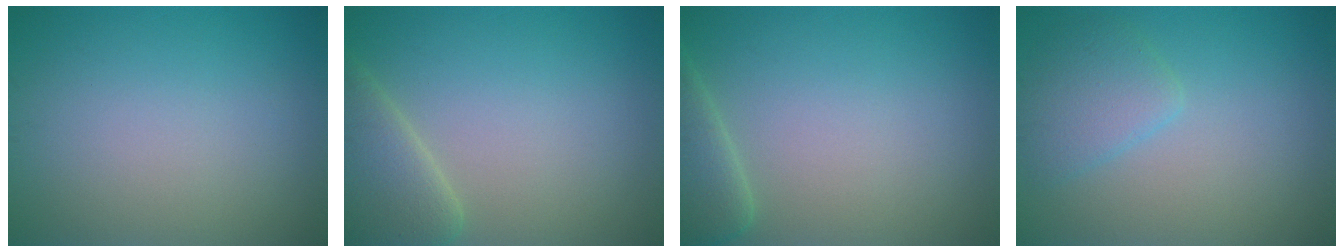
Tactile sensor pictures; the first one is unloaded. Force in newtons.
{"total": 4.4, "press": 4.4, "slide": 0.6}
{"total": 3.1, "press": 3.1, "slide": 0.4}
{"total": 2.6, "press": 2.6, "slide": 0.2}